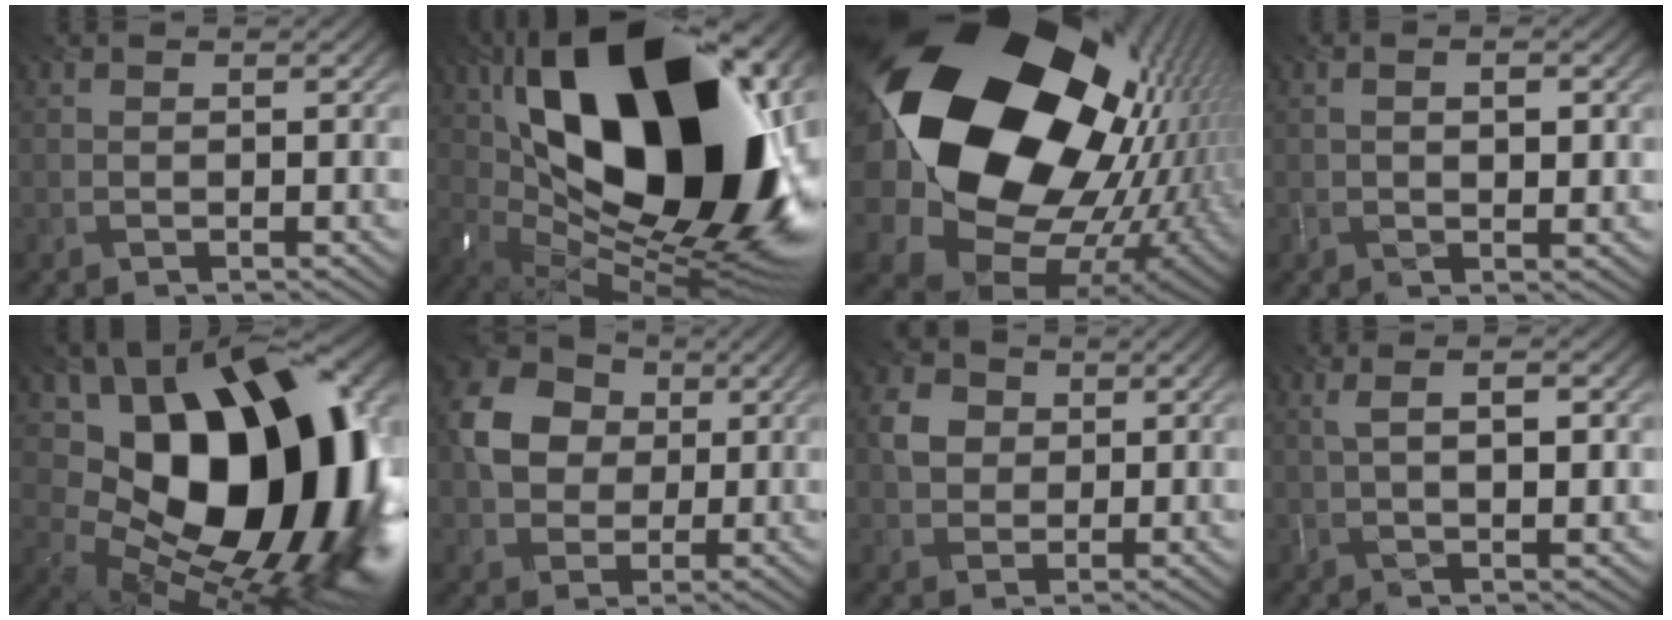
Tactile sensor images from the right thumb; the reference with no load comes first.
{"total": 22.4, "force": [5.6, 12.5, 17.8], "torque": [-0.353, 0.021, 0.108]}
{"total": 23.4, "force": [5.5, 17.6, 14.4], "torque": [-0.292, -0.063, 0.141]}
{"total": 2.4, "force": [0.2, 1.0, 2.1], "torque": [-0.039, -0.003, 0.008]}
{"total": 19.2, "force": [3.0, 12.5, 14.3], "torque": [-0.206, -0.001, 0.056]}
{"total": 7.8, "force": [1.3, 6.5, 4.2], "torque": [-0.099, 0.009, 0.017]}
{"total": 3.7, "force": [0.7, 3.1, 1.7], "torque": [-0.042, 0.006, 0.014]}
{"total": 3.5, "force": [0.7, 0.6, 3.4], "torque": [-0.067, 0.000, 0.018]}